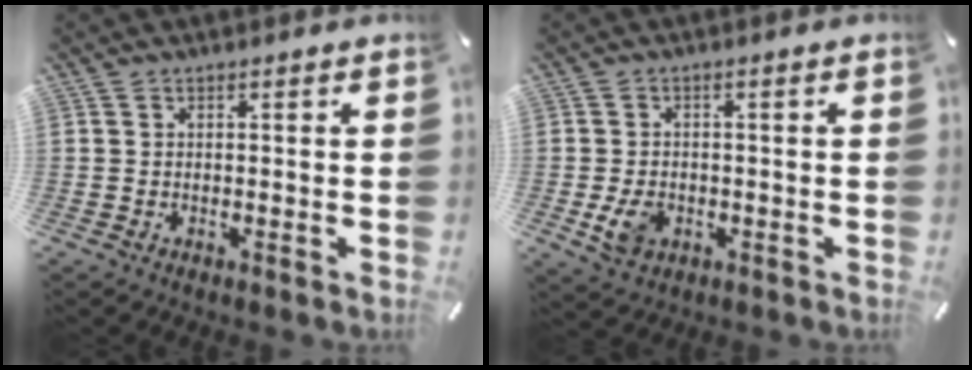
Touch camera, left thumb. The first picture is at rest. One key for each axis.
{"total": 5.2, "fx": -1.4, "fy": 3.9, "fz": 3.1, "tx": -0.070, "ty": -0.003, "tz": -0.028}